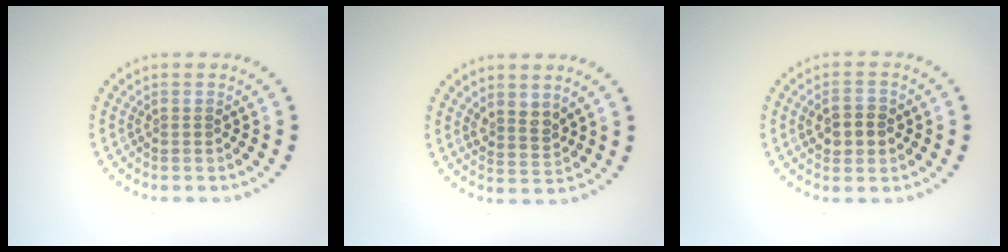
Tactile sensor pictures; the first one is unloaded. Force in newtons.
{"total": 2.0, "press": 1.7, "slide": 1.2}
{"total": 2.9, "press": 2.9, "slide": 0.2}